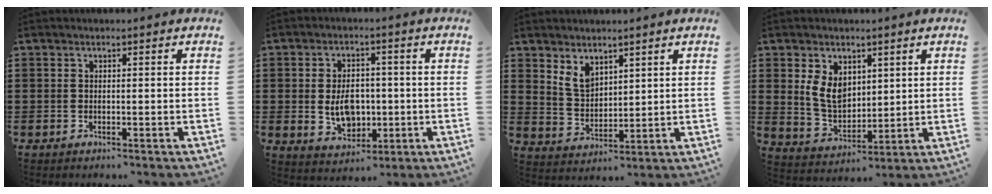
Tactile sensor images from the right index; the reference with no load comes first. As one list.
[{"total": 6.2, "force": [-0.5, 4.4, 4.4], "torque": [-0.070, -0.003, -0.015]}, {"total": 4.5, "force": [3.2, 2.5, 2.0], "torque": [-0.049, 0.000, 0.060]}, {"total": 7.0, "force": [2.5, 4.9, 4.3], "torque": [-0.096, 0.008, 0.045]}]